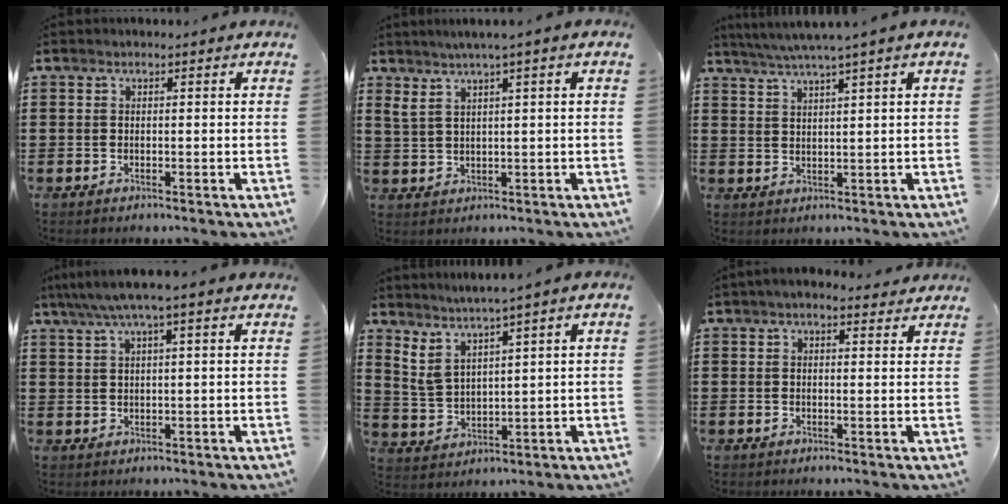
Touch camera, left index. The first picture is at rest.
{"total": 2.6, "force": [1.3, 0.0, 2.3], "torque": [-0.047, 0.000, 0.019]}
{"total": 3.2, "force": [2.4, -0.6, 2.0], "torque": [-0.043, -0.010, 0.041]}
{"total": 3.4, "force": [1.8, 0.0, 2.9], "torque": [-0.060, 0.003, 0.030]}
{"total": 3.7, "force": [2.6, 0.6, 2.5], "torque": [-0.067, -0.014, 0.043]}
{"total": 2.0, "force": [1.5, 0.9, 1.0], "torque": [-0.024, 0.007, 0.026]}